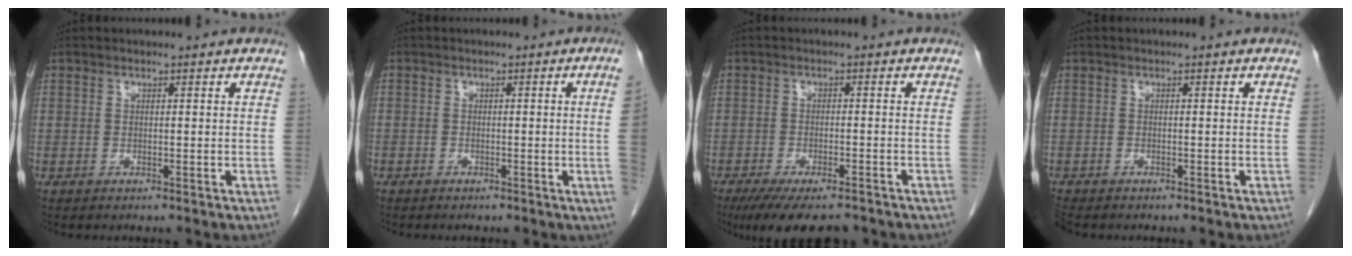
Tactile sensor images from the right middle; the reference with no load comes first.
{"total": 2.4, "force": [-0.4, -0.8, 2.3], "torque": [-0.024, -0.001, -0.006]}
{"total": 10.9, "force": [-8.9, 2.7, 5.7], "torque": [-0.083, -0.014, -0.131]}
{"total": 2.2, "force": [-2.0, 0.7, 0.7], "torque": [-0.018, -0.007, -0.033]}